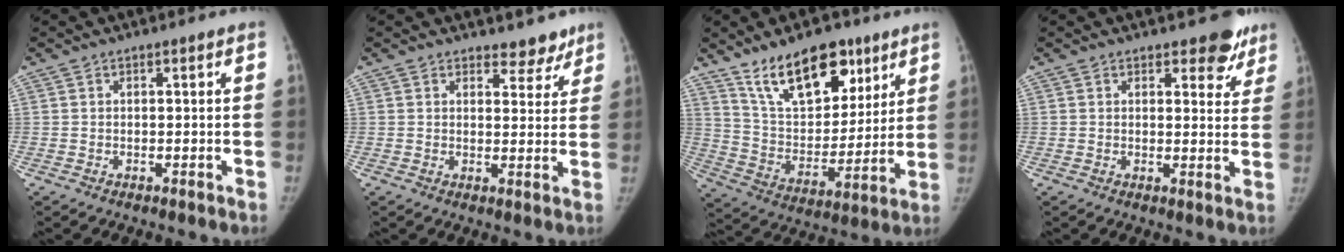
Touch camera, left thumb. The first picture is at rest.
{"total": 4.7, "force": [3.9, 2.5, 0.9], "torque": [0.020, -0.028, 0.045]}
{"total": 18.7, "force": [11.8, 9.6, 10.8], "torque": [-0.121, -0.062, 0.212]}
{"total": 5.7, "force": [4.2, 2.8, 2.5], "torque": [0.007, -0.026, 0.046]}